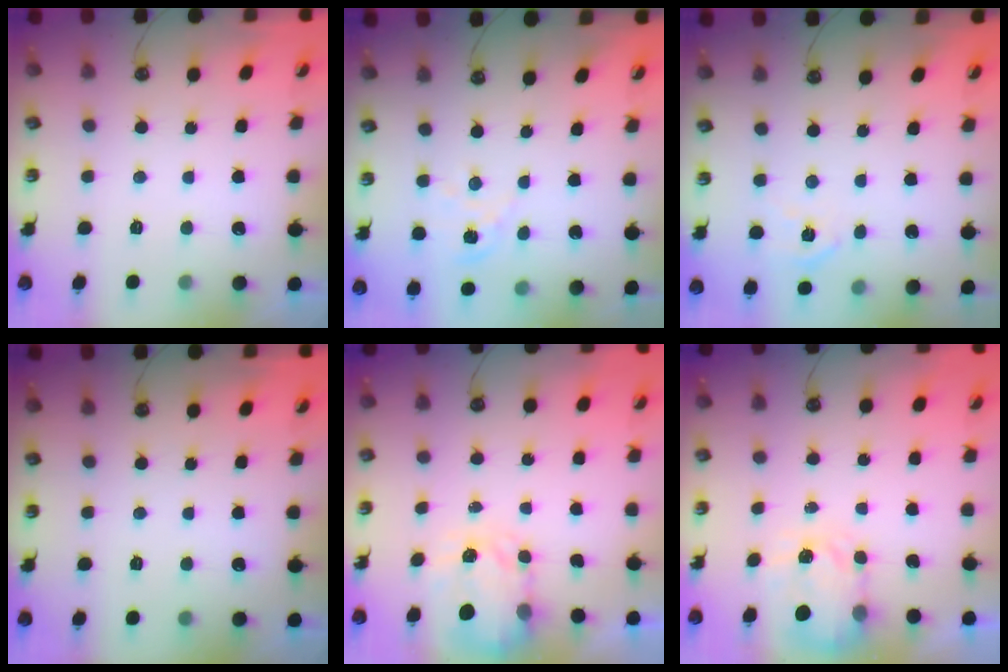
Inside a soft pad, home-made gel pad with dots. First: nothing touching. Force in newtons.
{"total": 2.6, "press": 2.6, "slide": 0.4}
{"total": 5.8, "press": 5.8, "slide": 0.7}
{"total": 0.0}
{"total": 3.5, "press": 3.5, "slide": 0.6}
{"total": 3.6, "press": 3.5, "slide": 0.6}